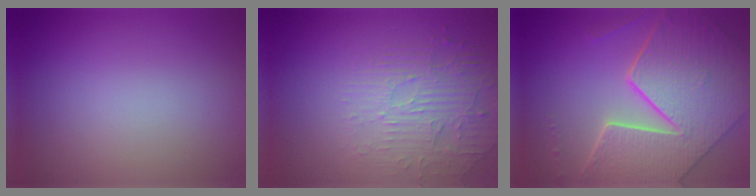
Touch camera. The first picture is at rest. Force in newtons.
{"total": 2.2, "press": 1.7, "slide": 1.5}
{"total": 9.6, "press": 7.1, "slide": 6.5}